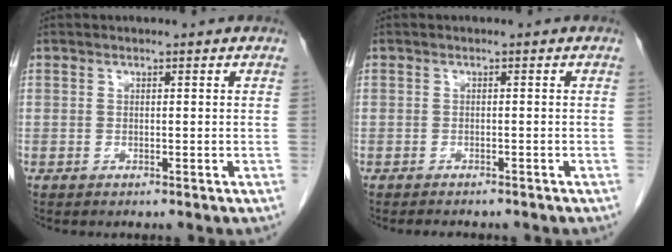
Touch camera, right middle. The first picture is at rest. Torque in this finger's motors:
{"motor_torque": [0.15, -0.13, 0.02, 0.01]}